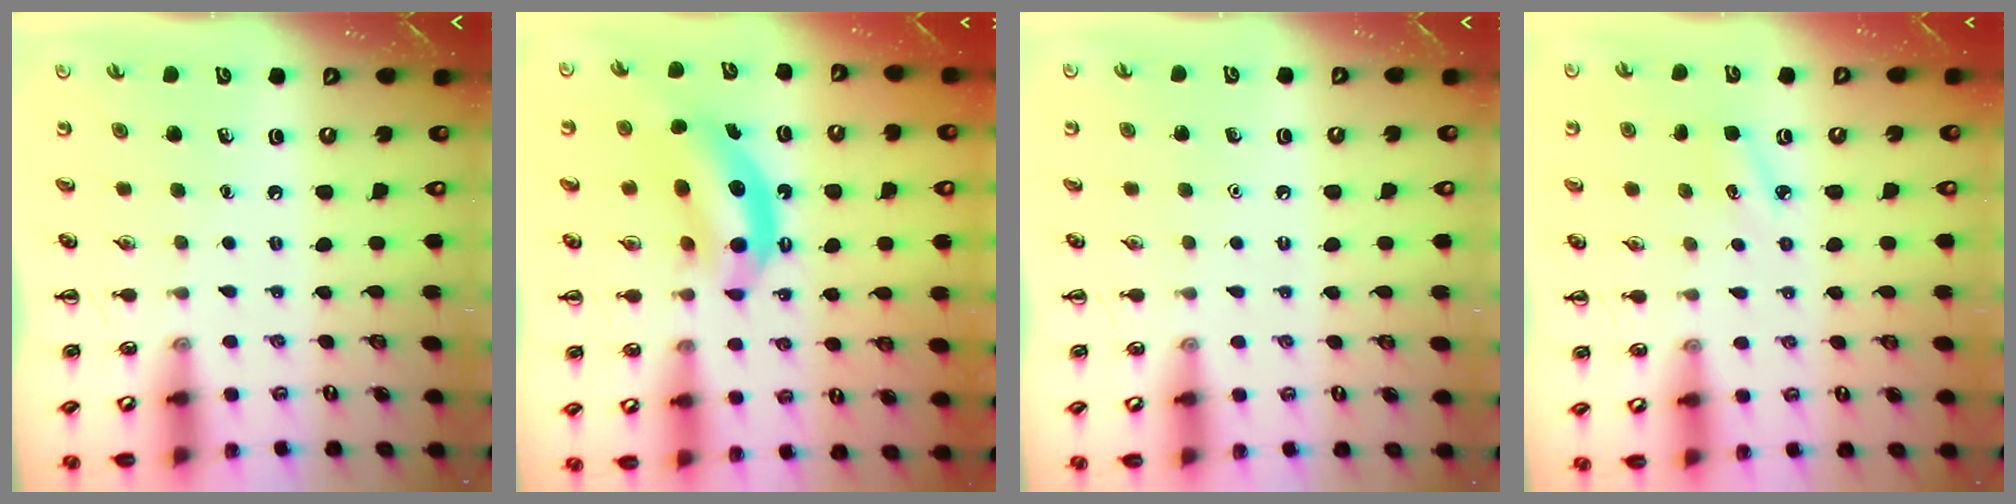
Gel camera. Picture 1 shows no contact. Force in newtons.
{"total": 10.9, "press": 10.5, "slide": 2.9}
{"total": 1.6, "press": 1.6, "slide": 0.1}
{"total": 4.6, "press": 4.3, "slide": 1.4}